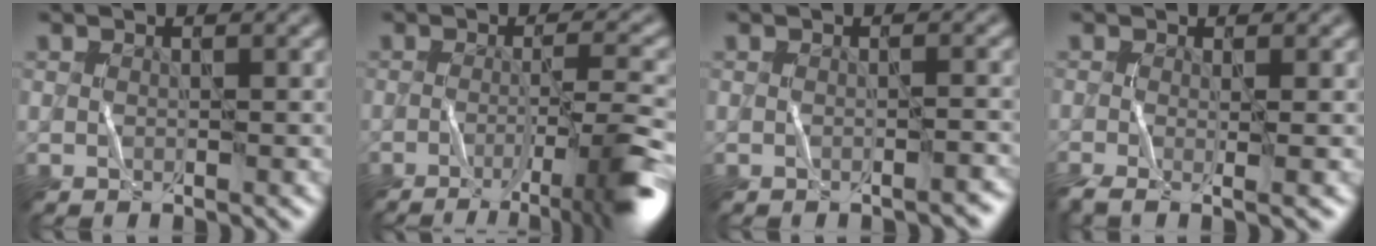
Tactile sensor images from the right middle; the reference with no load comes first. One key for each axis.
{"total": 7.6, "fx": -3.6, "fy": 1.4, "fz": 6.5, "tx": -0.086, "ty": 0.002, "tz": -0.054}
{"total": 1.1, "fx": -0.9, "fy": 0.2, "fz": 0.5, "tx": -0.008, "ty": 0.002, "tz": -0.014}
{"total": 3.1, "fx": -1.0, "fy": 0.7, "fz": 2.9, "tx": -0.056, "ty": -0.015, "tz": -0.025}